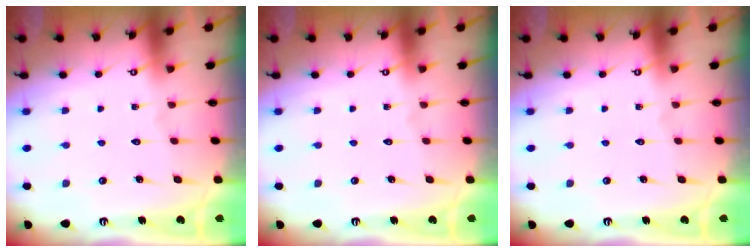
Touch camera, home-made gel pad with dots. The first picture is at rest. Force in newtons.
{"total": 0.0}
{"total": 0.0}